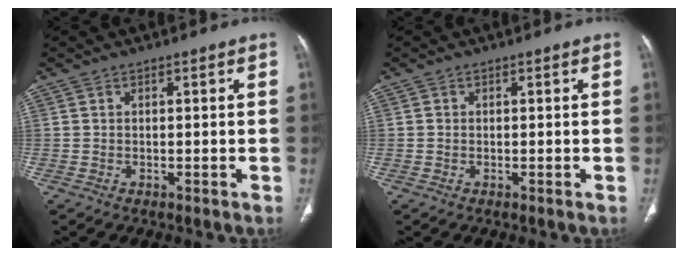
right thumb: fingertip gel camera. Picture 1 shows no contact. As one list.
[{"total": 0.0}]